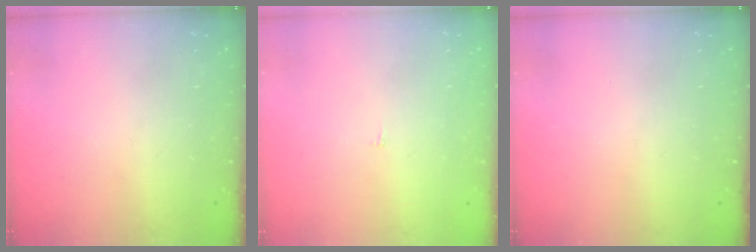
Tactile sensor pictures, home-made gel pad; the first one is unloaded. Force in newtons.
{"total": 2.3, "press": 2.3, "slide": 0.2}
{"total": 0.0}